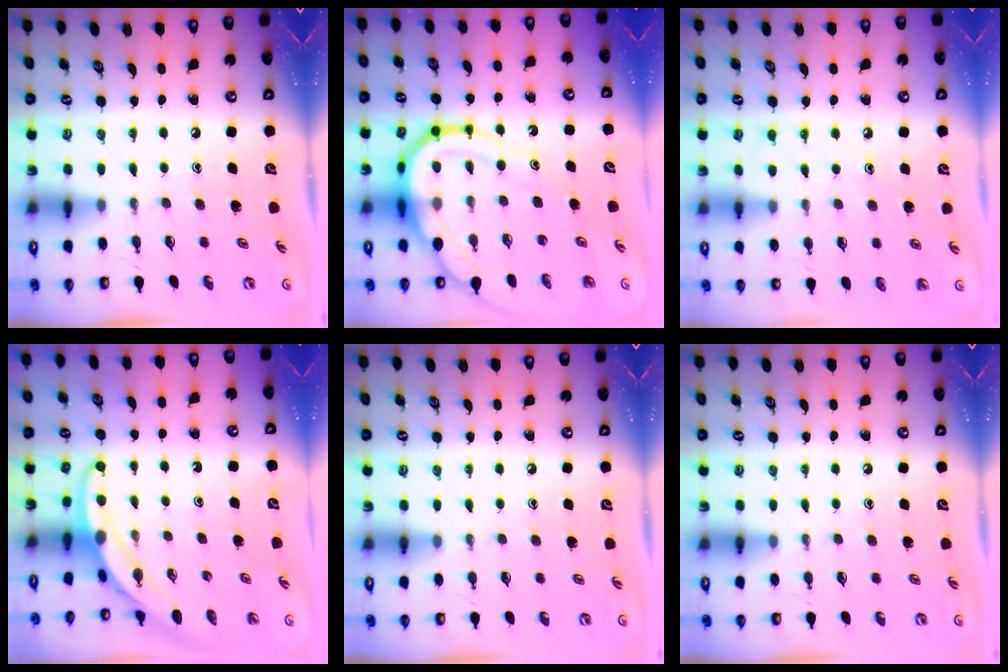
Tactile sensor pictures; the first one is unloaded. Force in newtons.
{"total": 14.3, "press": 14.2, "slide": 1.4}
{"total": 6.7, "press": 6.7, "slide": 0.6}
{"total": 5.1, "press": 5.0, "slide": 0.4}
{"total": 0.0}
{"total": 0.0}